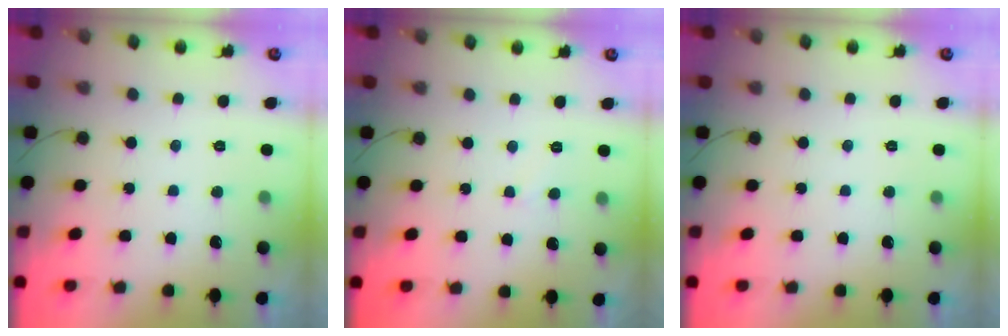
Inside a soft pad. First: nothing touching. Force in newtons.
{"total": 3.0, "press": 3.0, "slide": 0.3}
{"total": 0.0}